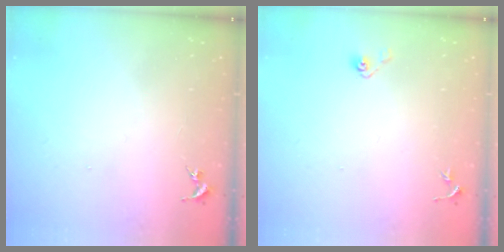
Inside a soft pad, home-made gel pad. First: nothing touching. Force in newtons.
{"total": 3.7, "press": 3.2, "slide": 1.9}